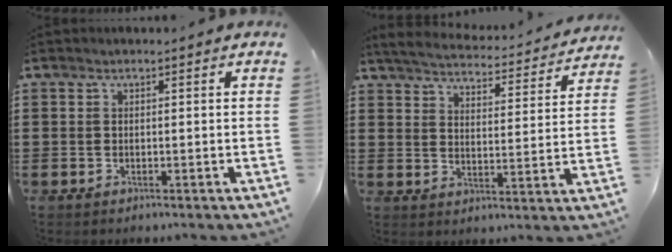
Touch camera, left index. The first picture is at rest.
{"total": 4.2, "force": [4.1, -0.3, 0.9], "torque": [-0.041, -0.036, 0.065]}